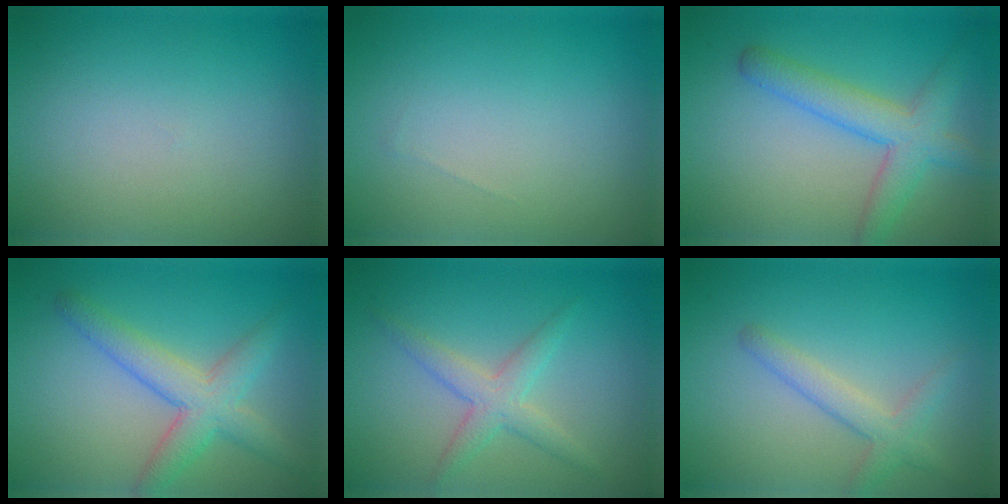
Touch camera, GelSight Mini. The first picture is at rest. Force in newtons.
{"total": 0.0}
{"total": 4.5, "press": 4.5, "slide": 0.2}
{"total": 4.6, "press": 4.6, "slide": 0.1}
{"total": 2.8, "press": 2.8, "slide": 0.0}
{"total": 2.6, "press": 2.5, "slide": 0.1}